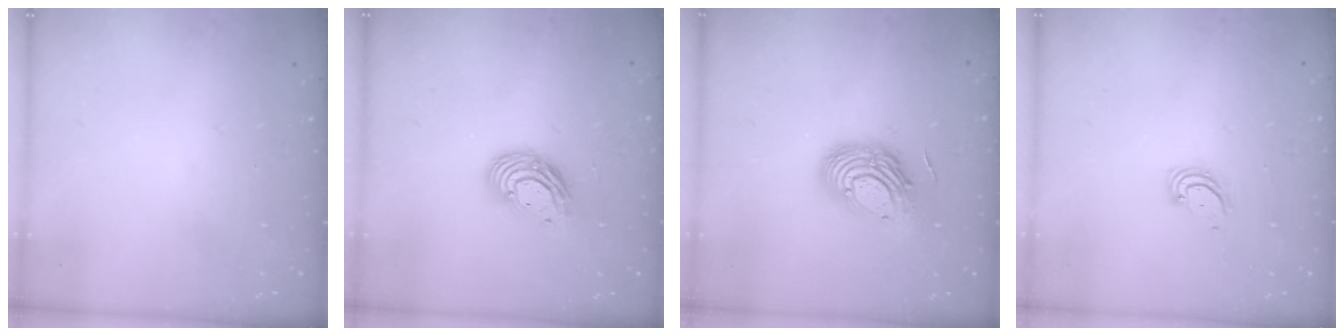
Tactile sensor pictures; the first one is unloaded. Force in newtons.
{"total": 10.8, "press": 10.8, "slide": 0.9}
{"total": 13.0, "press": 12.9, "slide": 1.0}
{"total": 2.8, "press": 2.8, "slide": 0.2}